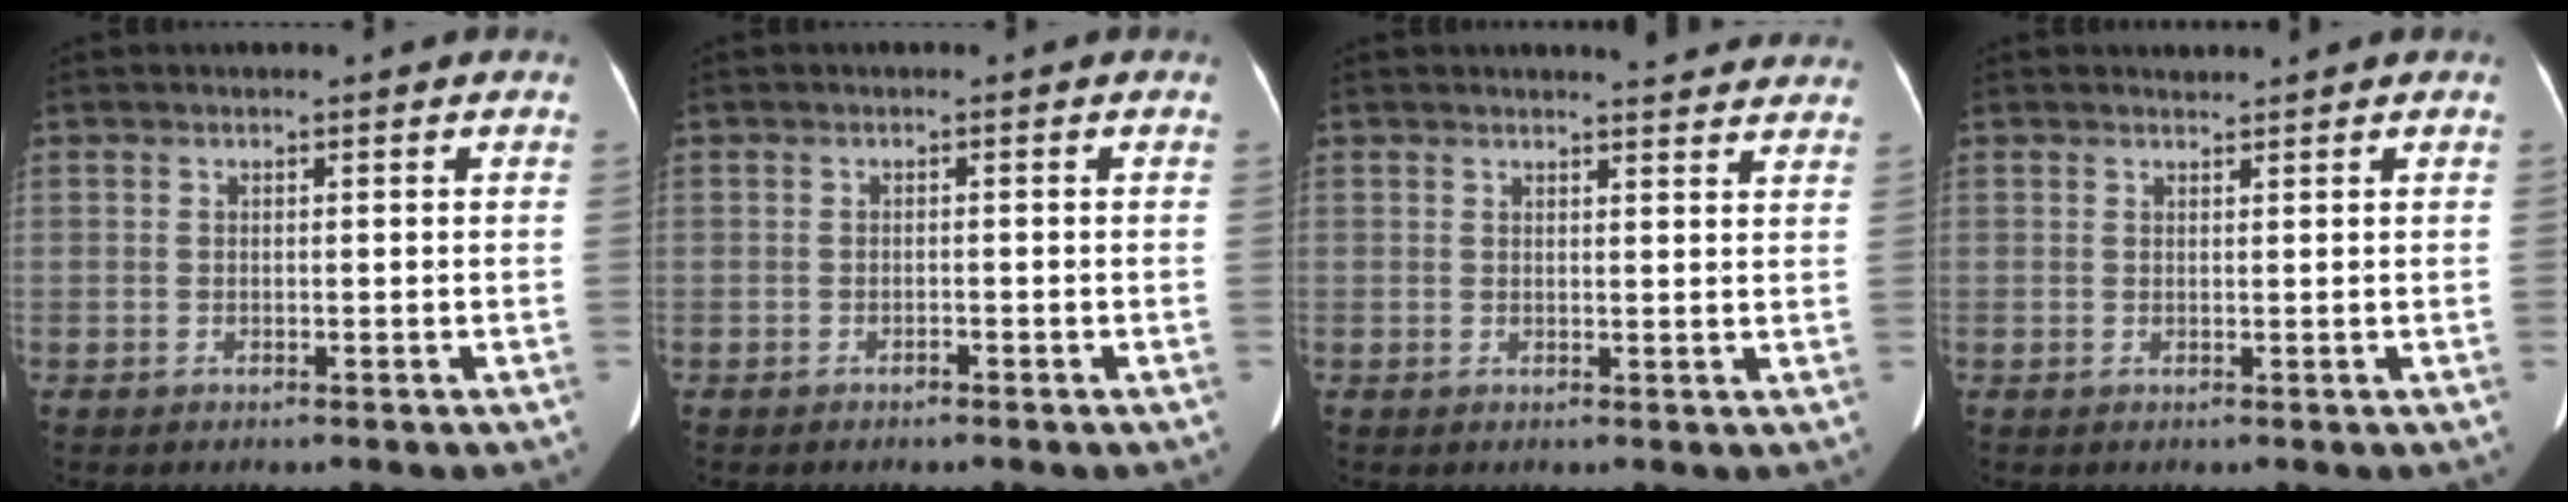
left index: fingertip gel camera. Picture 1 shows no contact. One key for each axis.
{"total": 0.6, "fx": -0.6, "fy": 0.1, "fz": 0.2, "tx": -0.007, "ty": -0.005, "tz": -0.010}
{"total": 7.7, "fx": 7.4, "fy": 0.7, "fz": 2.0, "tx": -0.017, "ty": -0.010, "tz": 0.065}
{"total": 0.7, "fx": 0.6, "fy": -0.2, "fz": -0.2, "tx": -0.008, "ty": -0.001, "tz": 0.013}